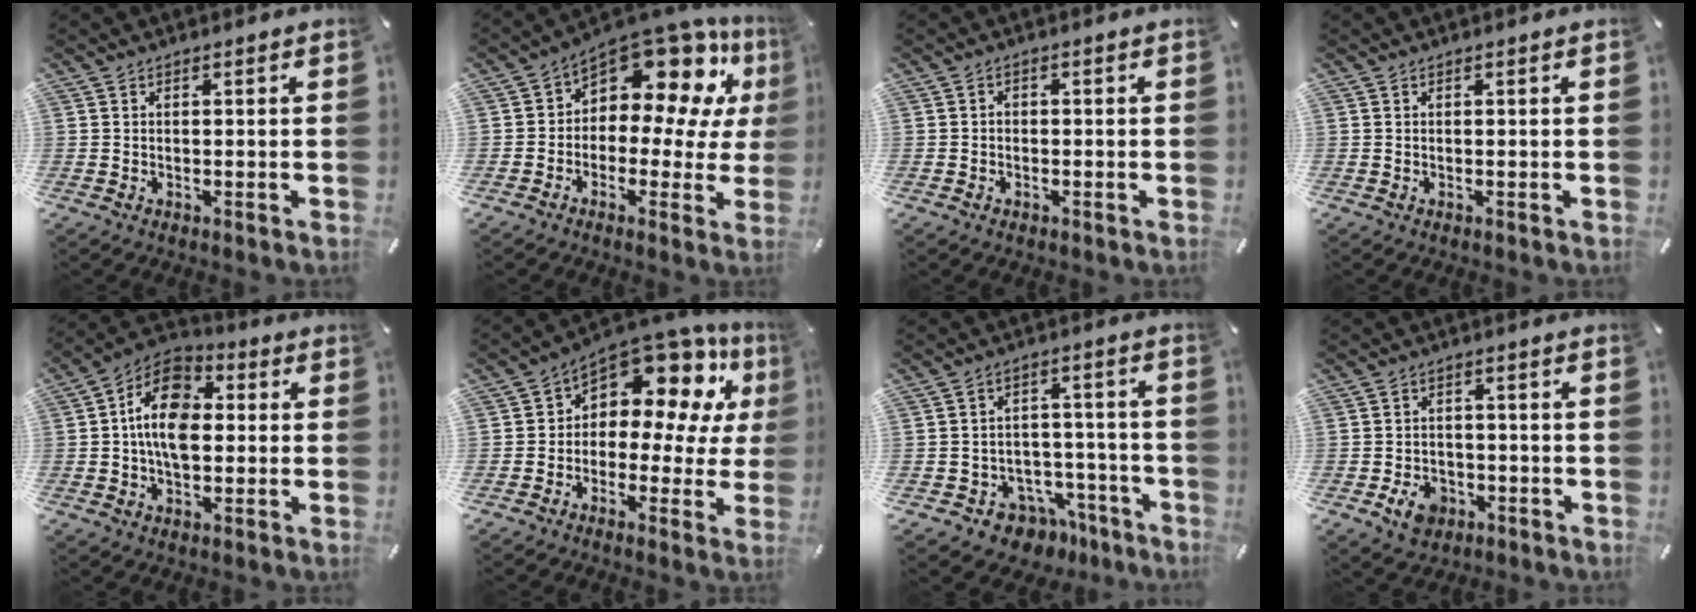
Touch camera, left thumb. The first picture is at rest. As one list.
[{"total": 14.3, "force": [8.1, 8.0, 8.6], "torque": [-0.137, -0.067, 0.139]}, {"total": 1.4, "force": [-0.8, 1.1, 0.5], "torque": [-0.008, 0.007, -0.018]}, {"total": 0.0}, {"total": 13.1, "force": [0.7, 8.9, 9.6], "torque": [-0.179, 0.005, 0.011]}, {"total": 13.1, "force": [7.5, 7.6, 7.5], "torque": [-0.118, -0.067, 0.129]}, {"total": 7.1, "force": [-4.1, 5.6, 1.5], "torque": [-0.022, 0.026, -0.066]}, {"total": 6.4, "force": [-2.9, 4.8, 2.9], "torque": [-0.055, 0.011, -0.054]}]